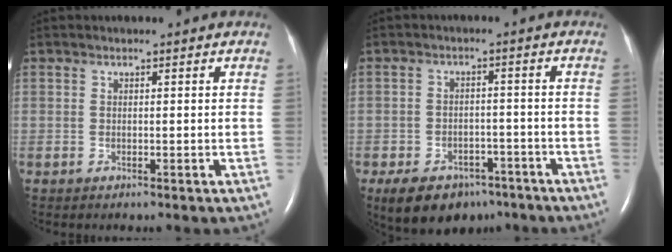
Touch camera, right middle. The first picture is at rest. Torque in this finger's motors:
{"motor_torque": [0.35, -0.33, 0.17, 0.09]}